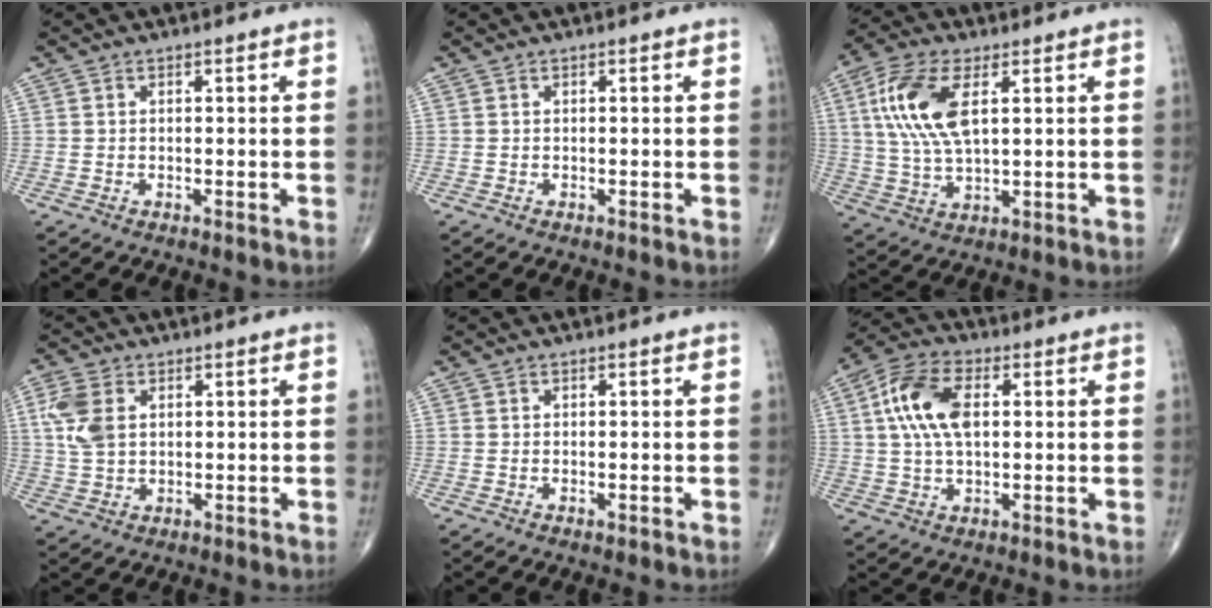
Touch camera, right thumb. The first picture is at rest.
{"total": 0.0}
{"total": 13.1, "force": [3.7, 5.8, 11.1], "torque": [-0.243, -0.001, 0.075]}
{"total": 7.2, "force": [1.9, 4.7, 5.1], "torque": [-0.112, 0.002, 0.042]}
{"total": 0.5, "force": [-0.2, 0.2, 0.5], "torque": [-0.006, -0.002, -0.002]}
{"total": 11.9, "force": [2.3, 6.4, 9.7], "torque": [-0.197, 0.014, 0.040]}